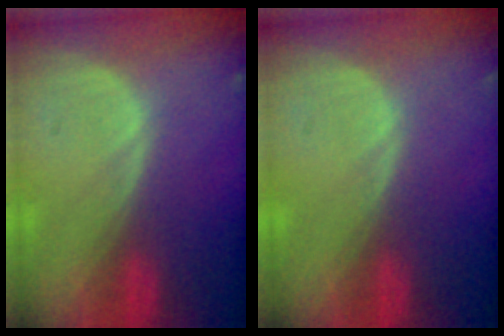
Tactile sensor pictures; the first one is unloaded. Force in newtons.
{"total": 0.0}